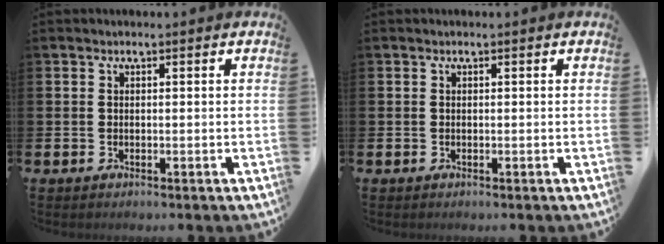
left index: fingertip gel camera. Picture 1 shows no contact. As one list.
[{"total": 0.0}]